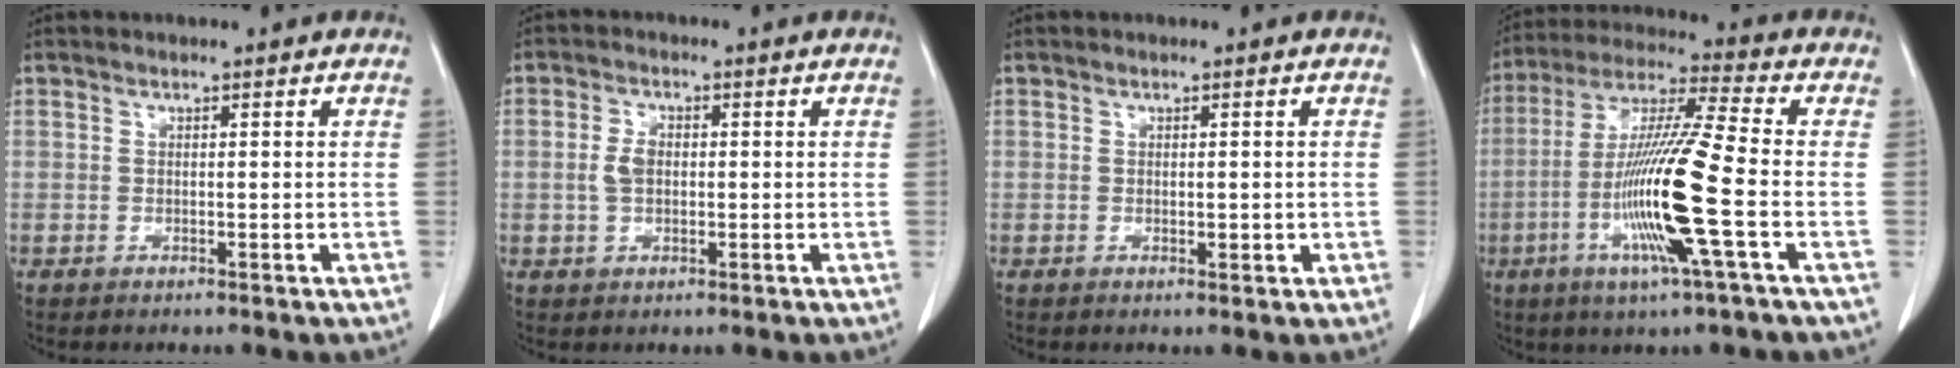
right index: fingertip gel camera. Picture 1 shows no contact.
{"total": 3.1, "force": [0.0, 1.9, 2.4], "torque": [-0.056, 0.008, -0.002]}
{"total": 1.3, "force": [0.0, 0.7, 1.1], "torque": [-0.009, -0.001, 0.005]}
{"total": 15.7, "force": [-4.0, -0.6, 15.1], "torque": [-0.304, -0.013, -0.084]}